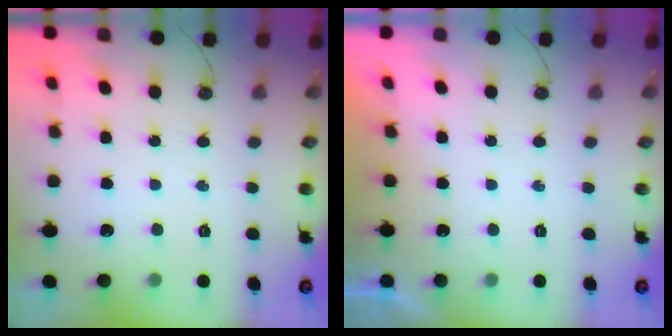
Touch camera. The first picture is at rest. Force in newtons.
{"total": 0.0}